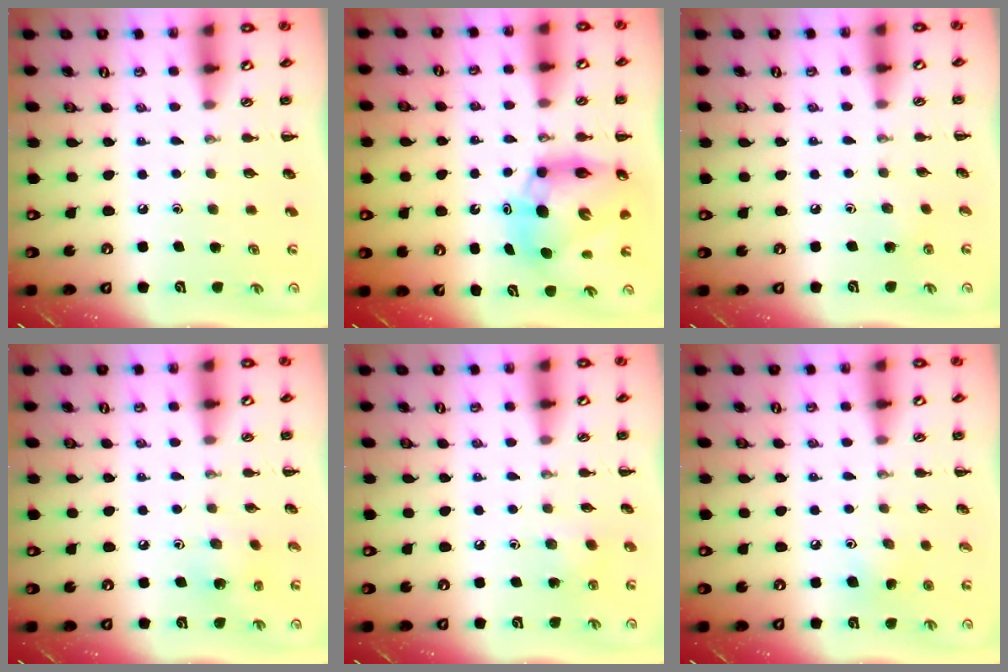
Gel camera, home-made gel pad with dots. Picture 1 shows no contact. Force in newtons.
{"total": 11.2, "press": 10.7, "slide": 3.3}
{"total": 2.4, "press": 2.2, "slide": 0.9}
{"total": 2.5, "press": 2.4, "slide": 0.7}
{"total": 4.1, "press": 3.9, "slide": 1.3}
{"total": 2.9, "press": 2.8, "slide": 0.8}